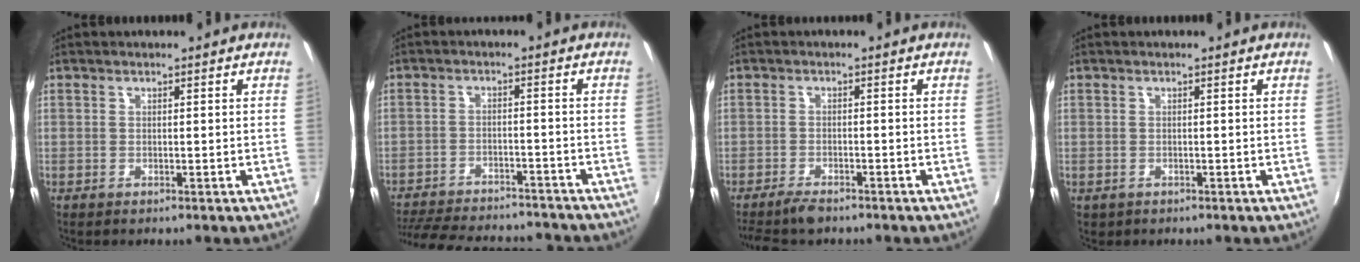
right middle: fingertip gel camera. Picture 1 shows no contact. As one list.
[{"total": 20.4, "force": [-17.8, 5.8, 8.1], "torque": [-0.174, -0.009, -0.244]}, {"total": 5.0, "force": [-4.3, 1.3, 2.3], "torque": [-0.064, -0.016, -0.080]}, {"total": 0.9, "force": [-0.4, 0.8, 0.3], "torque": [-0.007, -0.002, -0.004]}]